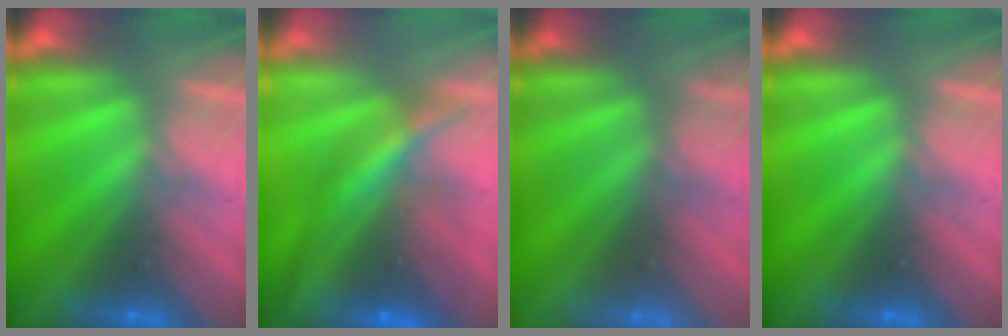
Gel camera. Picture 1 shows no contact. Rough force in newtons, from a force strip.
{"total": 7.9}
{"total": 3.0}
{"total": 0.0}